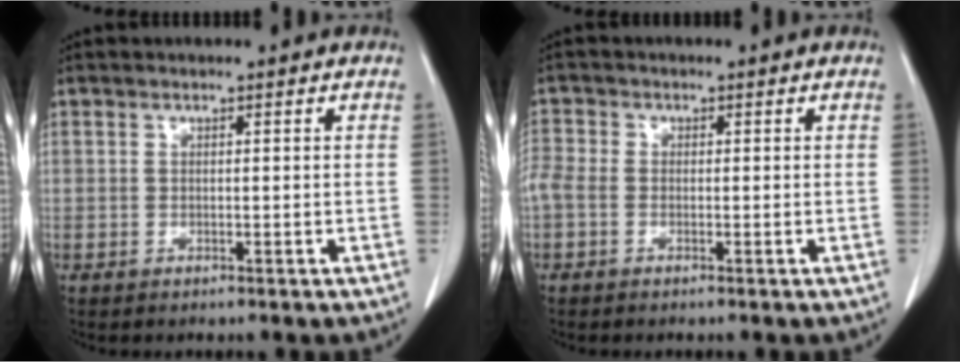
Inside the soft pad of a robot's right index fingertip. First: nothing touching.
{"total": 2.8, "force": [-0.6, 1.9, 1.9], "torque": [-0.064, 0.014, -0.014]}